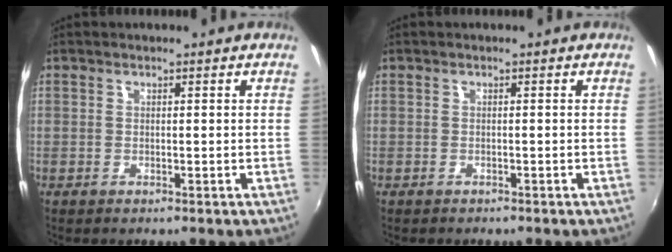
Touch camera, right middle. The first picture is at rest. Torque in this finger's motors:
{"motor_torque": [-0.14, 0.03, 0.02, 0.00]}